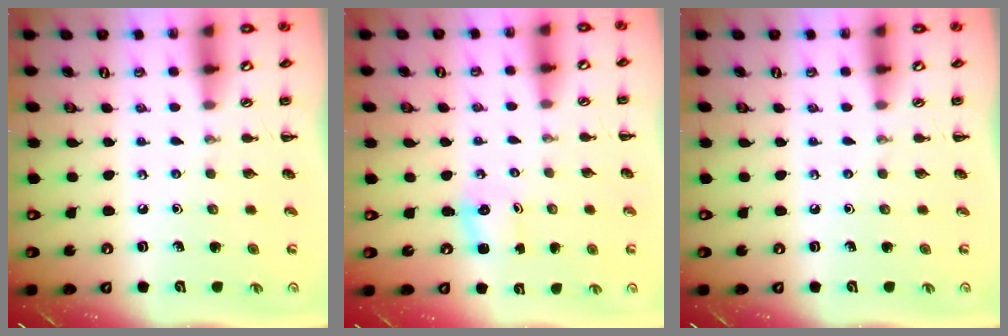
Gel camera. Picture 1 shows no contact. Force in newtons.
{"total": 1.3, "press": 1.2, "slide": 0.3}
{"total": 0.0}